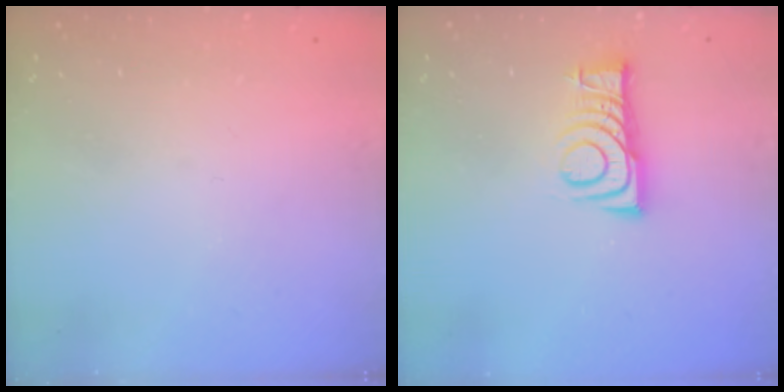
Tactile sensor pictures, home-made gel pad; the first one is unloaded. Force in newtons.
{"total": 8.0, "press": 7.9, "slide": 0.5}